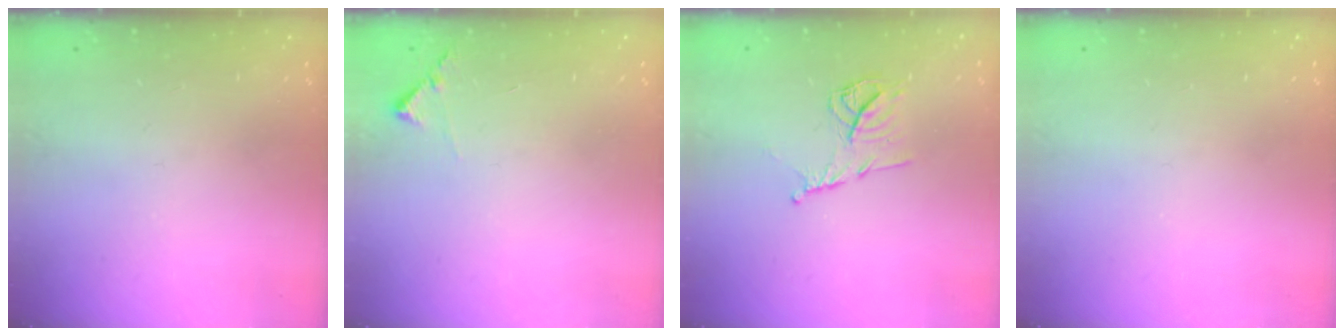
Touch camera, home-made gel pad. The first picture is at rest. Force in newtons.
{"total": 5.5, "press": 5.5, "slide": 0.4}
{"total": 9.8, "press": 9.8, "slide": 0.6}
{"total": 0.0}